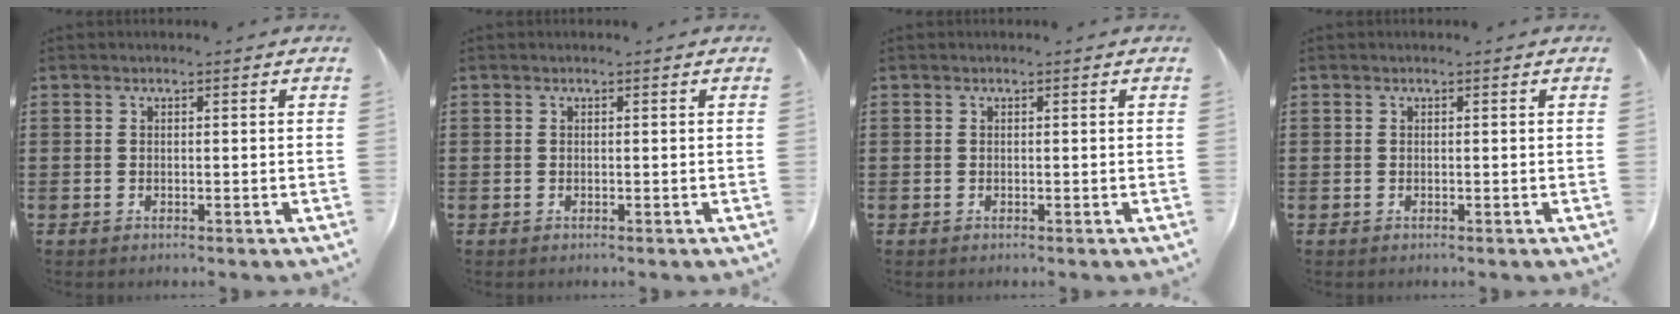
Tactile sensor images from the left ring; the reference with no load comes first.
{"total": 0.0}
{"total": 0.0}
{"total": 0.0}